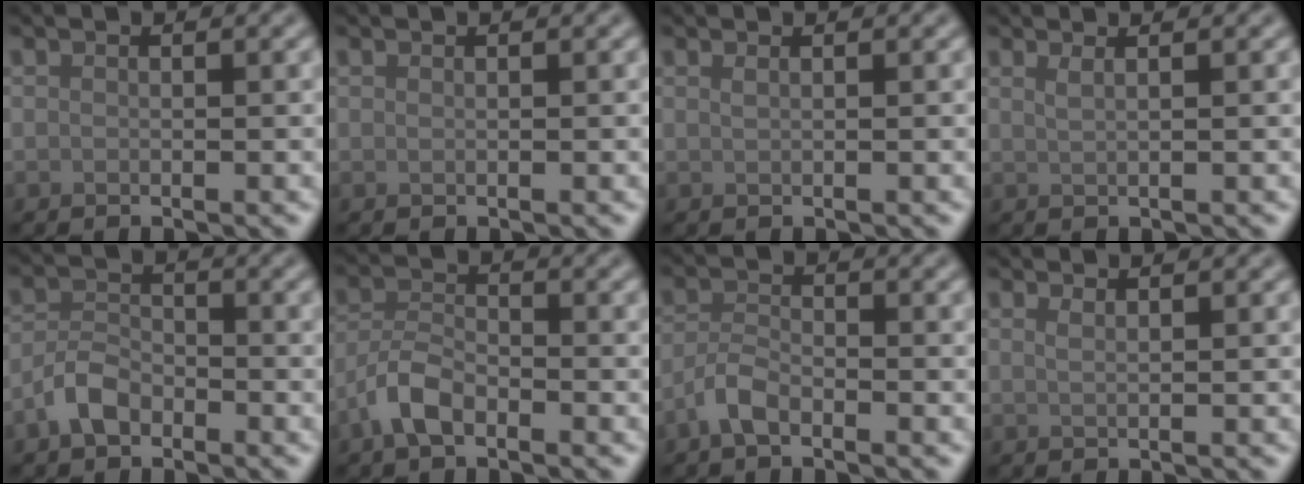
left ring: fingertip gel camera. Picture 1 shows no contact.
{"total": 0.0}
{"total": 0.7, "force": [0.5, 0.3, 0.5], "torque": [-0.003, 0.000, 0.005]}
{"total": 1.6, "force": [1.0, 0.7, 1.0], "torque": [-0.008, 0.003, 0.004]}
{"total": 2.9, "force": [-1.9, 1.6, 1.5], "torque": [-0.029, 0.007, -0.044]}
{"total": 3.4, "force": [-2.1, 1.5, 2.2], "torque": [-0.043, 0.007, -0.050]}
{"total": 2.3, "force": [-1.6, 0.8, 1.5], "torque": [-0.032, 0.003, -0.038]}
{"total": 1.1, "force": [0.7, 0.4, 0.7], "torque": [-0.004, 0.001, 0.008]}